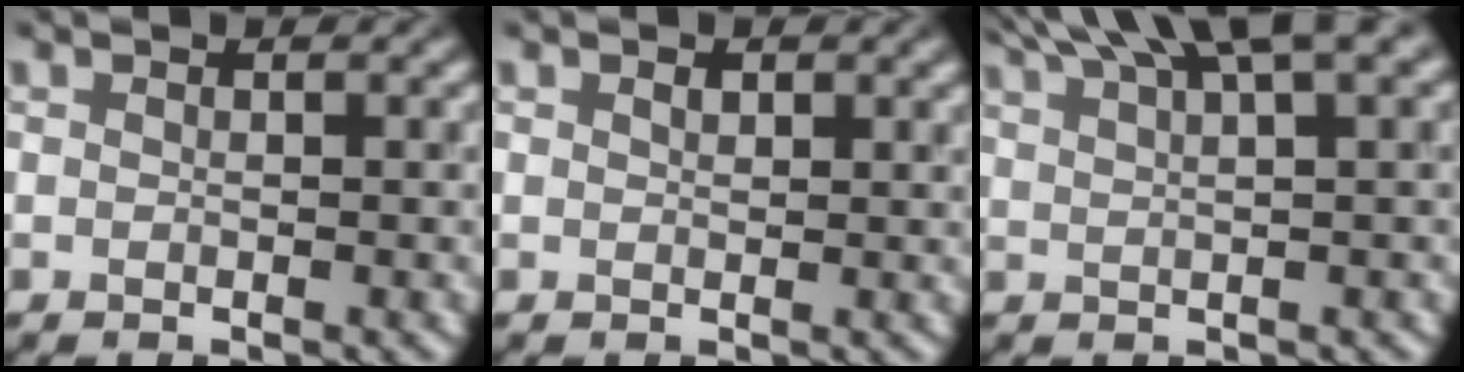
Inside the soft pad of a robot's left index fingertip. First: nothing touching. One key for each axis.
{"total": 0.8, "fx": 0.6, "fy": 0.3, "fz": 0.5, "tx": -0.008, "ty": 0.003, "tz": 0.009}
{"total": 7.9, "fx": 5.8, "fy": 1.2, "fz": 5.2, "tx": -0.056, "ty": 0.027, "tz": 0.075}